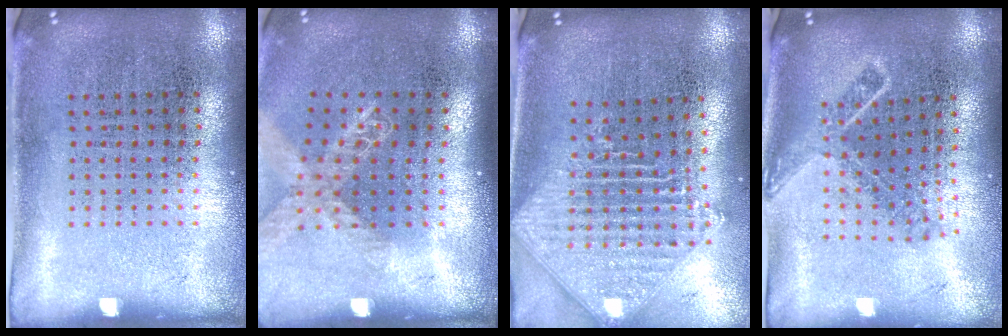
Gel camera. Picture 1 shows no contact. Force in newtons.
{"total": 1.5, "press": 1.2, "slide": 0.8}
{"total": 2.3, "press": 1.8, "slide": 1.5}
{"total": 1.8, "press": 1.3, "slide": 1.3}